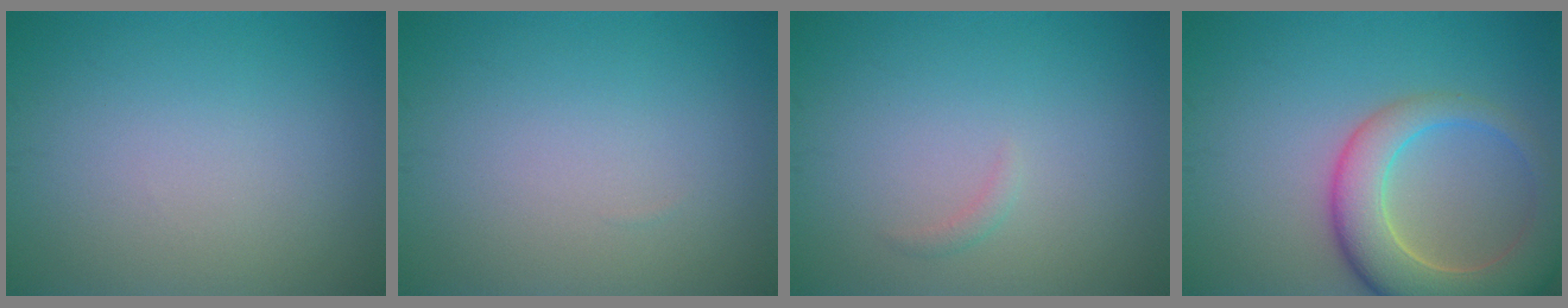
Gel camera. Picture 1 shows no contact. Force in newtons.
{"total": 0.0}
{"total": 0.7, "press": 0.7, "slide": 0.1}
{"total": 7.8, "press": 7.8, "slide": 0.8}